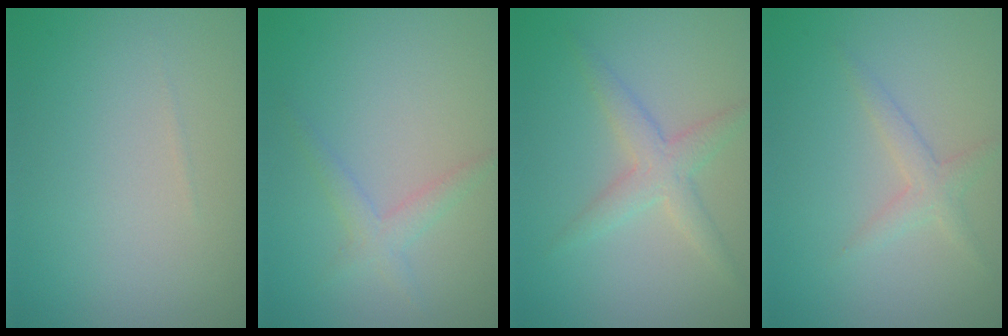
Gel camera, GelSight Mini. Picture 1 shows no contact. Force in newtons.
{"total": 1.8, "press": 1.8, "slide": 0.1}
{"total": 2.8, "press": 2.8, "slide": 0.0}
{"total": 1.8, "press": 1.8, "slide": 0.1}